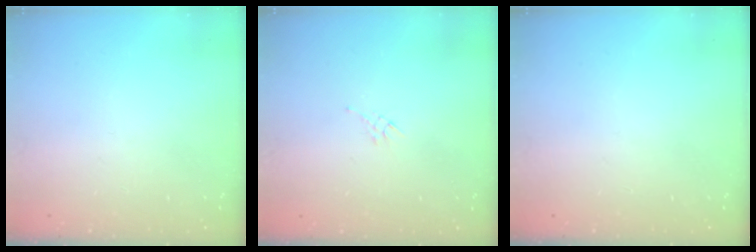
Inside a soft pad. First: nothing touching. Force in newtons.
{"total": 3.5, "press": 3.4, "slide": 0.8}
{"total": 0.0}